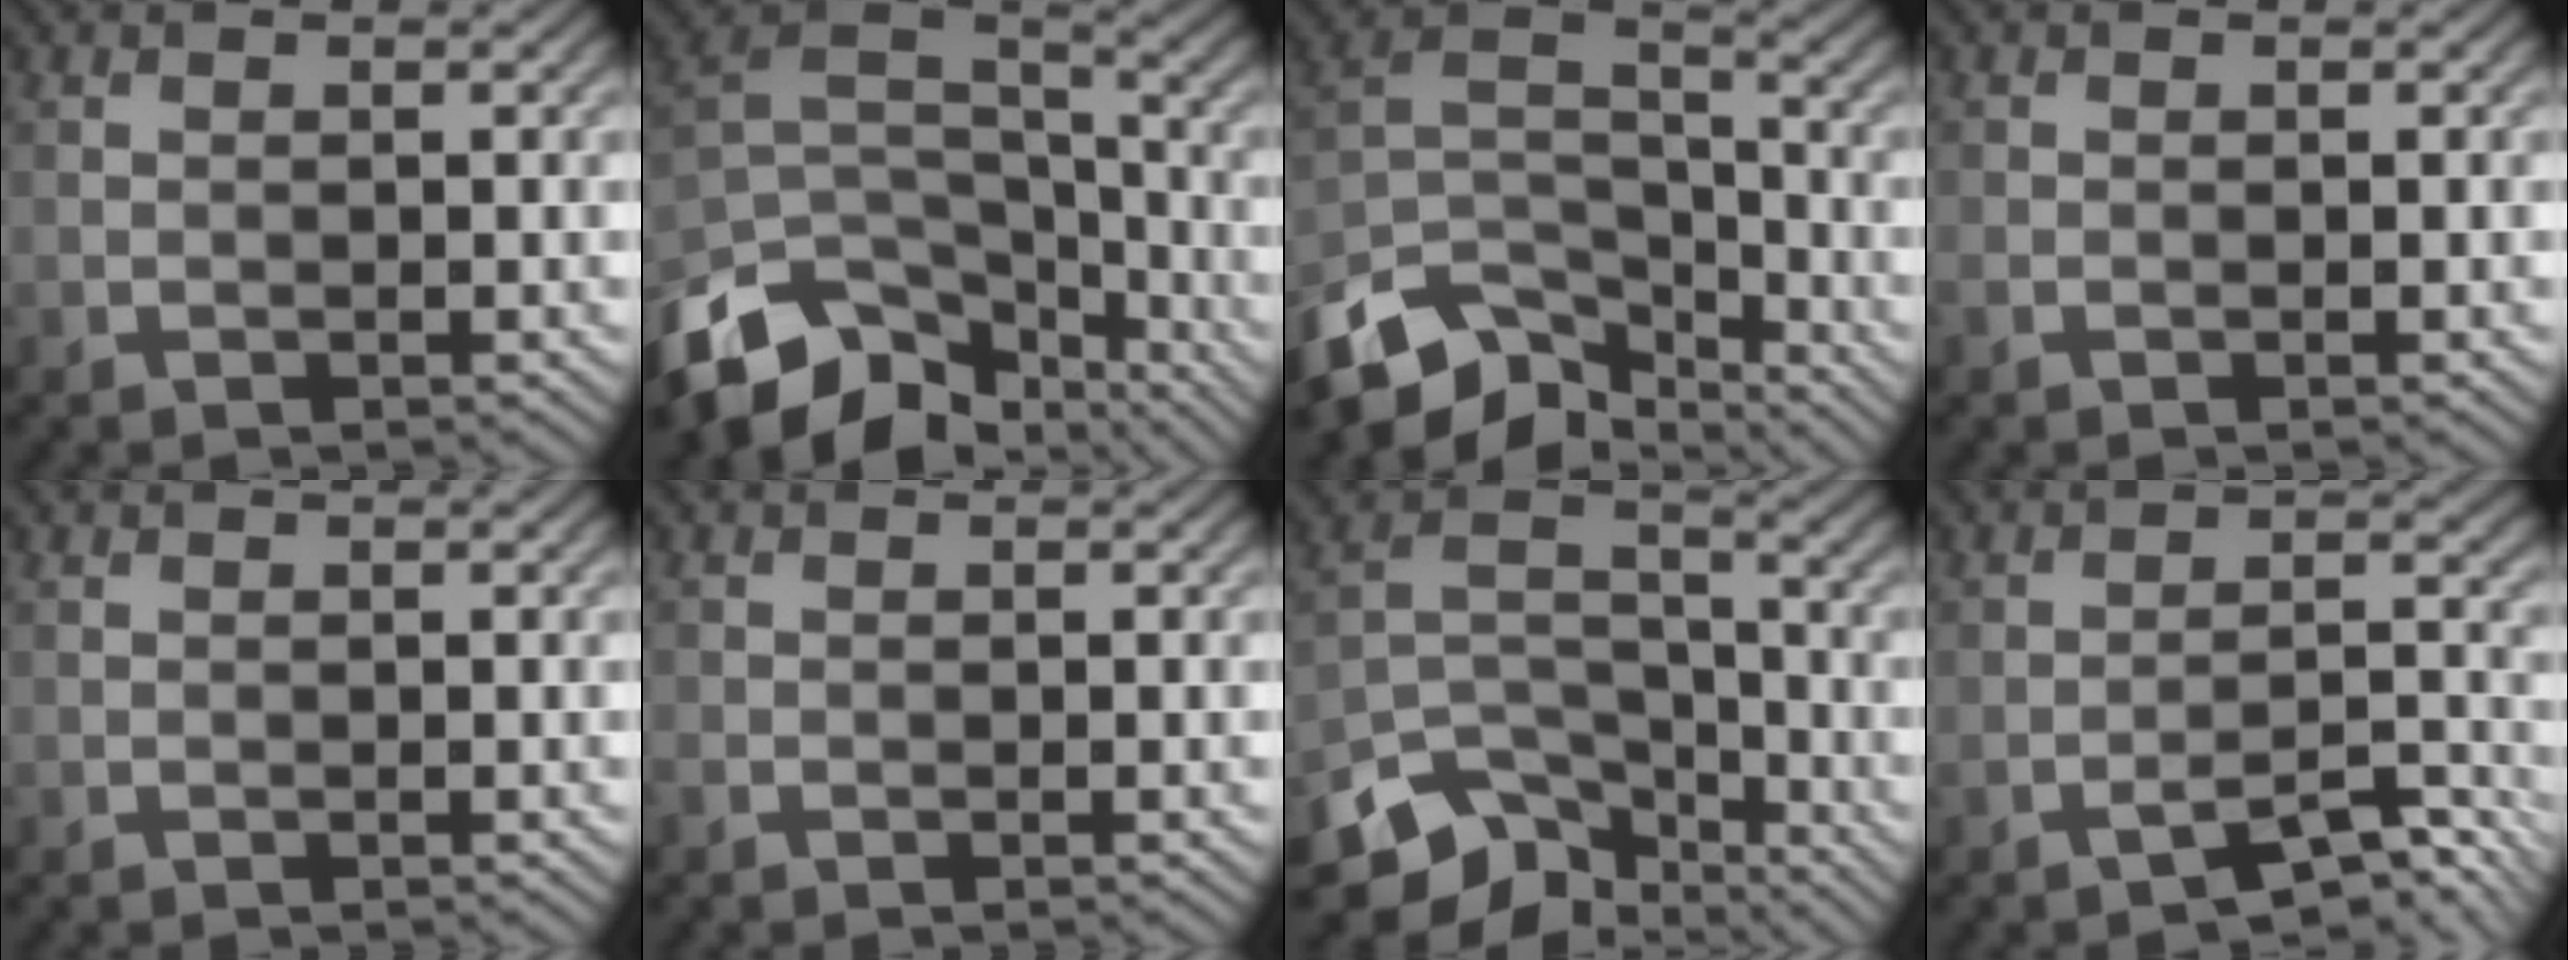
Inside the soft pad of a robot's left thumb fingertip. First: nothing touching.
{"total": 13.9, "force": [-8.9, 7.7, 7.5], "torque": [-0.202, -0.018, -0.151]}
{"total": 11.8, "force": [-8.5, 5.7, 5.9], "torque": [-0.130, -0.005, -0.166]}
{"total": 0.7, "force": [-0.4, 0.4, 0.4], "torque": [-0.012, -0.003, -0.008]}
{"total": 0.0}
{"total": 0.7, "force": [-0.5, 0.4, 0.2], "torque": [-0.007, -0.002, -0.012]}
{"total": 10.8, "force": [-7.7, 5.7, 5.0], "torque": [-0.103, -0.017, -0.146]}
{"total": 5.8, "force": [-4.4, 0.9, 3.7], "torque": [-0.059, 0.007, -0.070]}